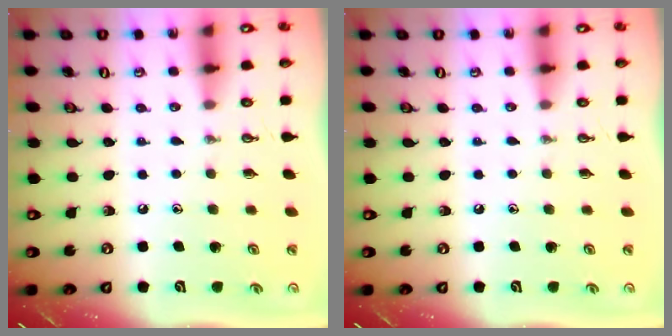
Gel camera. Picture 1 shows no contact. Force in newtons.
{"total": 0.0}